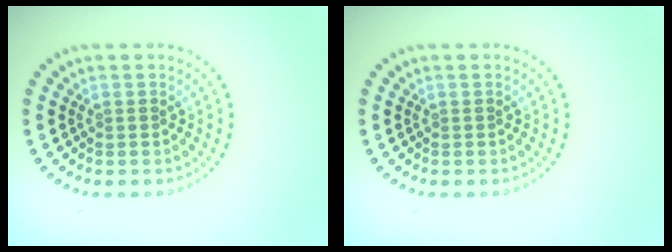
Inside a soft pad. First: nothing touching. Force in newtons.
{"total": 0.0}